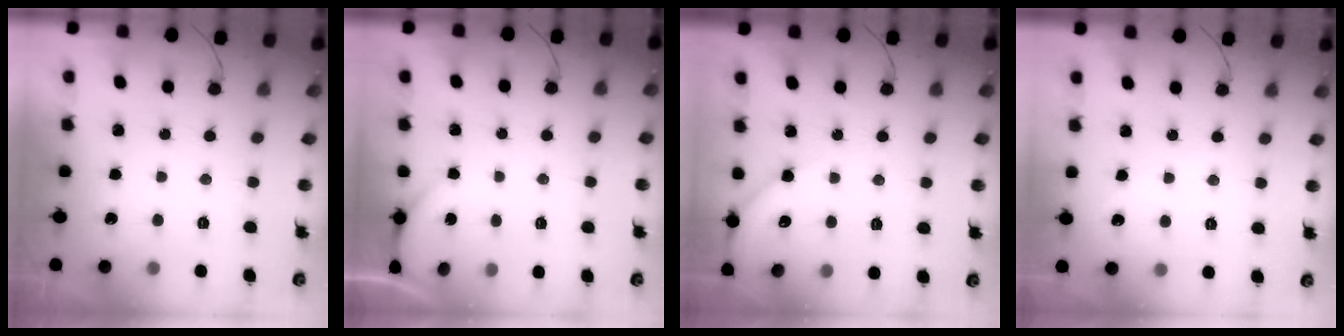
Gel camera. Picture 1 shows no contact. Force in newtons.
{"total": 2.4, "press": 2.4, "slide": 0.3}
{"total": 5.9, "press": 5.8, "slide": 0.8}
{"total": 3.6, "press": 3.6, "slide": 0.4}